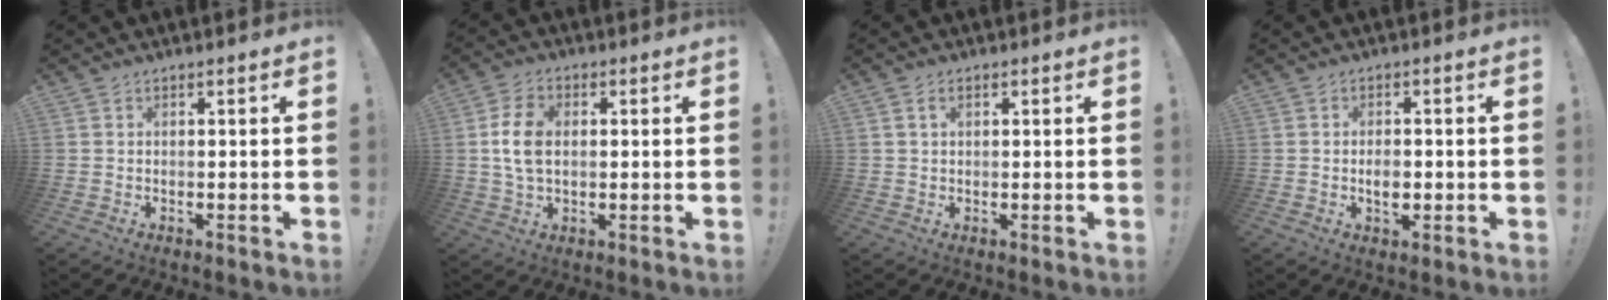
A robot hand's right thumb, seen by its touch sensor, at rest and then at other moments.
{"total": 9.4, "force": [0.7, 6.1, 7.1], "torque": [-0.132, 0.000, 0.012]}
{"total": 2.3, "force": [0.9, 1.4, 1.6], "torque": [-0.024, 0.002, 0.015]}
{"total": 3.6, "force": [-0.7, 2.3, 2.7], "torque": [-0.026, -0.002, -0.015]}